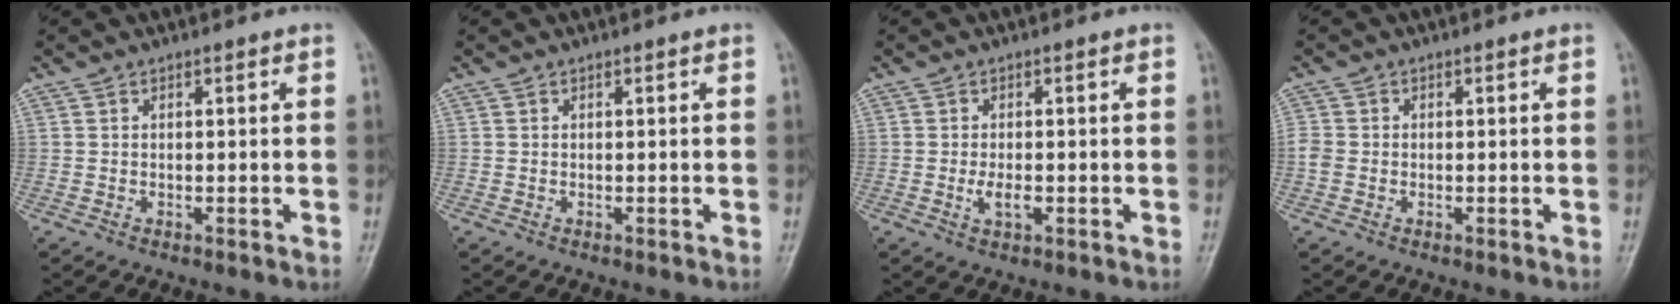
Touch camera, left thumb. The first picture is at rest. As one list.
[{"total": 0.0}, {"total": 2.8, "force": [-0.6, 1.4, 2.4], "torque": [-0.045, -0.002, -0.011]}, {"total": 2.1, "force": [-0.5, 1.7, 1.0], "torque": [-0.023, 0.002, -0.012]}]